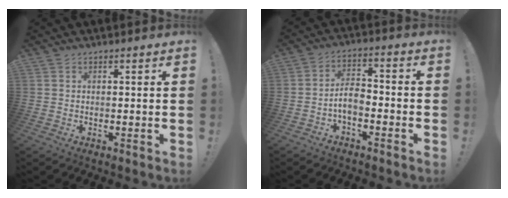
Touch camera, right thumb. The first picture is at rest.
{"total": 6.2, "force": [-2.8, 3.2, 4.5], "torque": [-0.087, 0.006, -0.052]}